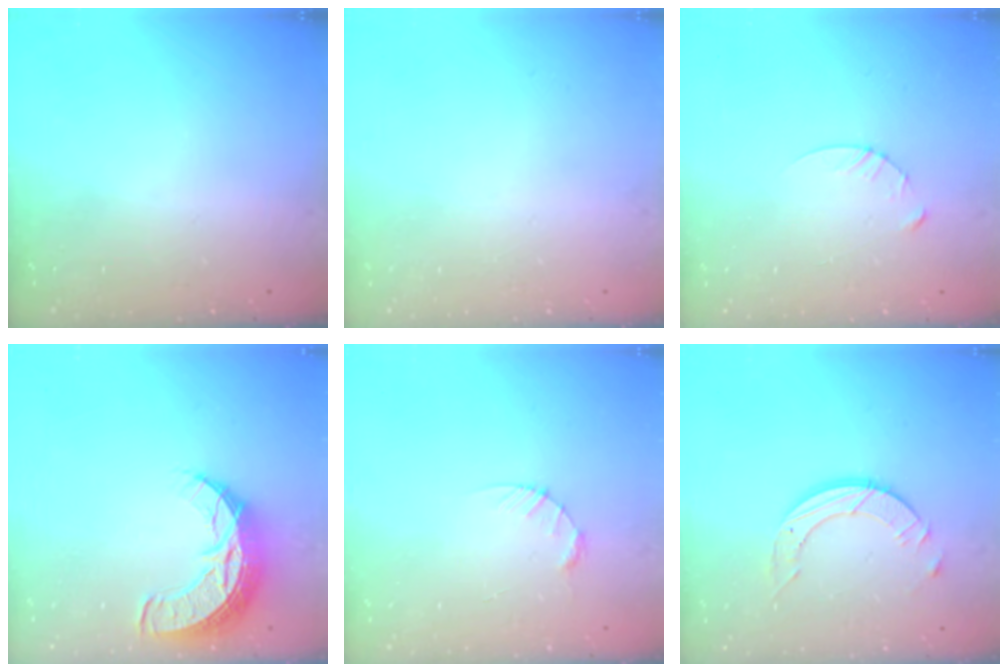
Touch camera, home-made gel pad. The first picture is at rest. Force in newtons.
{"total": 0.0}
{"total": 3.8, "press": 3.8, "slide": 0.3}
{"total": 11.5, "press": 11.5, "slide": 0.9}
{"total": 3.4, "press": 3.4, "slide": 0.4}
{"total": 9.0, "press": 9.0, "slide": 0.8}